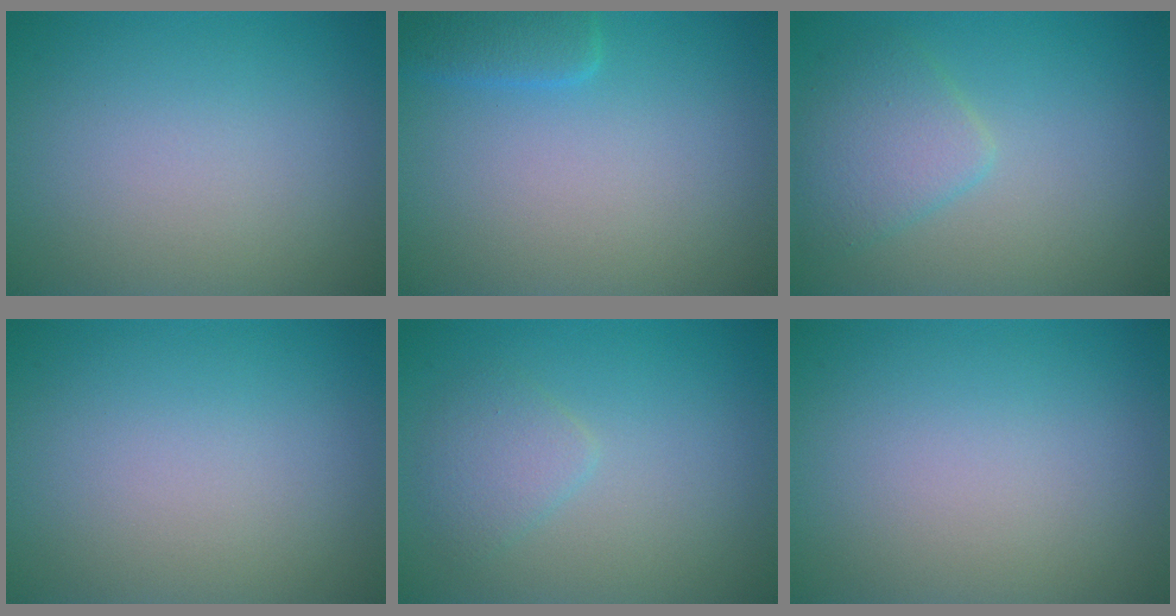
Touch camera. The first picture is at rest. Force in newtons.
{"total": 2.0, "press": 2.0, "slide": 0.1}
{"total": 3.2, "press": 3.2, "slide": 0.1}
{"total": 0.0}
{"total": 1.9, "press": 1.9, "slide": 0.1}
{"total": 0.0}